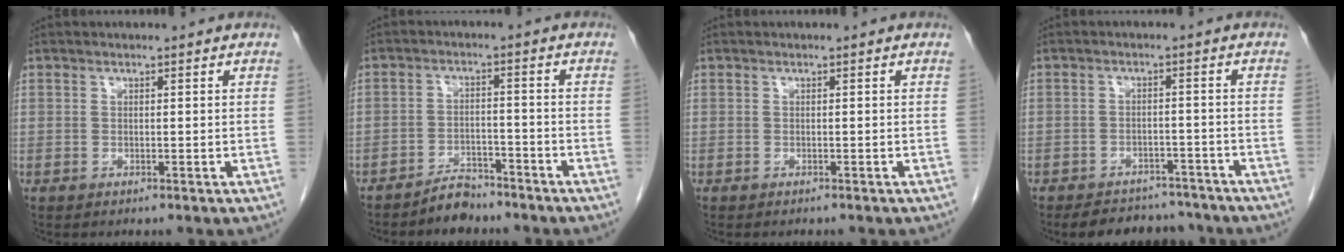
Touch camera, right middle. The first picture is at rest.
{"total": 4.2, "force": [-3.9, 1.4, 0.8], "torque": [-0.014, 0.000, -0.066]}
{"total": 2.1, "force": [-1.9, 0.3, 0.9], "torque": [-0.019, -0.005, -0.020]}
{"total": 9.0, "force": [-8.1, 3.6, 1.8], "torque": [-0.015, 0.006, -0.102]}